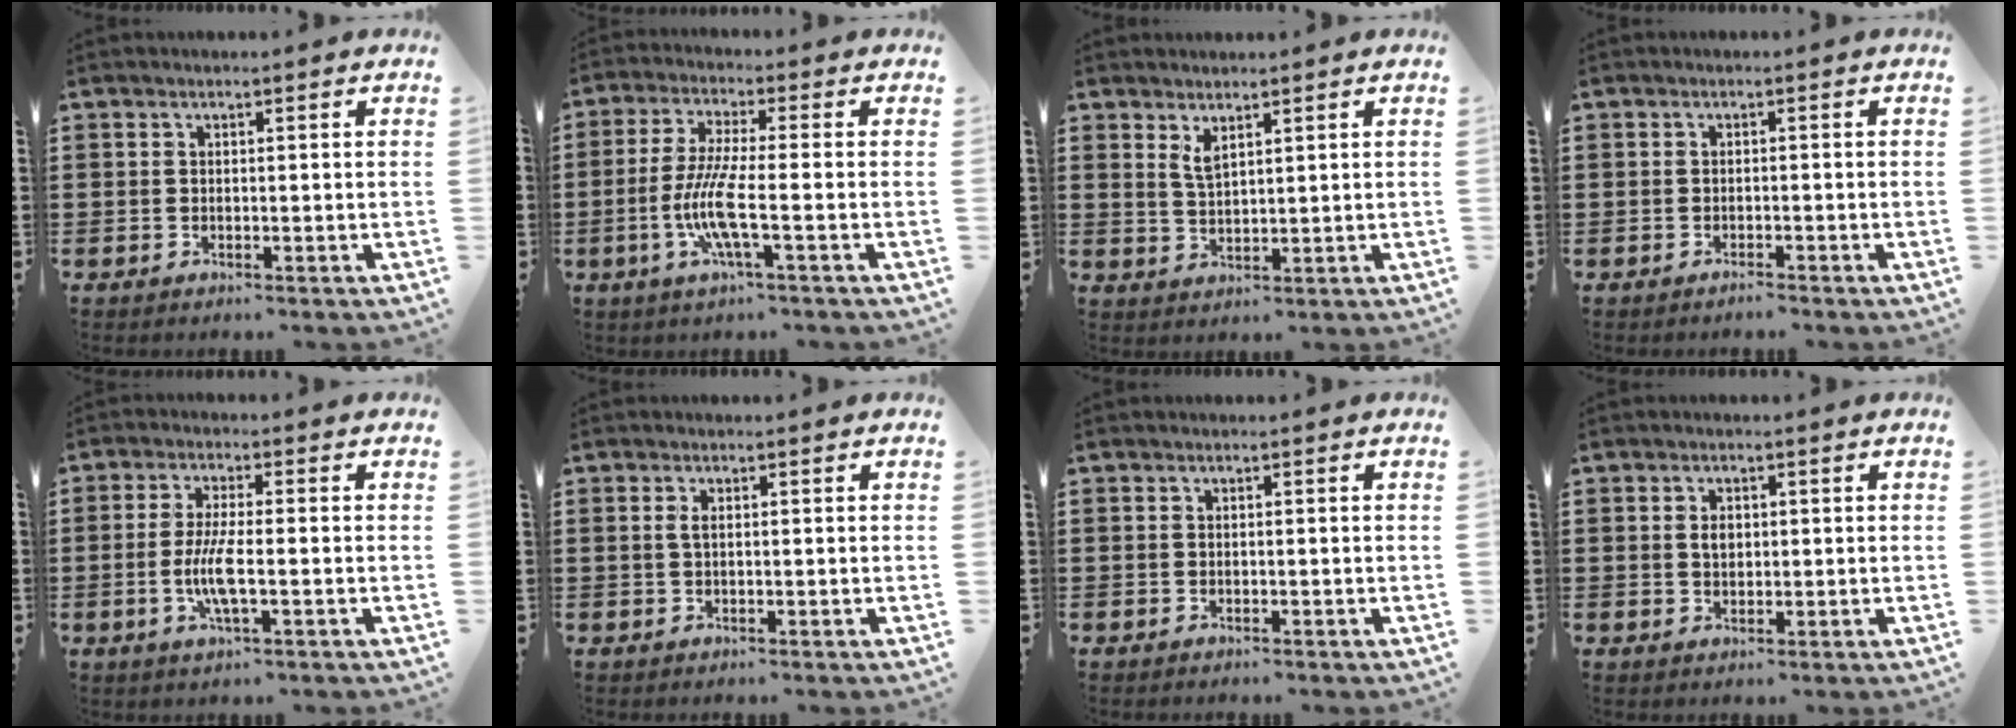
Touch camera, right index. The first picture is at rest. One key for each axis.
{"total": 8.4, "fx": -2.4, "fy": 1.0, "fz": 8.0, "tx": -0.176, "ty": -0.020, "tz": -0.052}
{"total": 2.6, "fx": 1.7, "fy": 0.8, "fz": 1.7, "tx": -0.038, "ty": 0.002, "tz": 0.032}
{"total": 0.9, "fx": -0.9, "fy": 0.1, "fz": 0.0, "tx": -0.004, "ty": 0.002, "tz": -0.018}
{"total": 6.0, "fx": -1.4, "fy": 1.1, "fz": 5.8, "tx": -0.127, "ty": -0.011, "tz": -0.032}
{"total": 1.2, "fx": 0.2, "fy": 0.4, "fz": 1.1, "tx": -0.023, "ty": 0.003, "tz": 0.002}
{"total": 0.0}
{"total": 1.9, "fx": 0.3, "fy": 1.3, "fz": 1.4, "tx": -0.030, "ty": 0.007, "tz": 0.005}